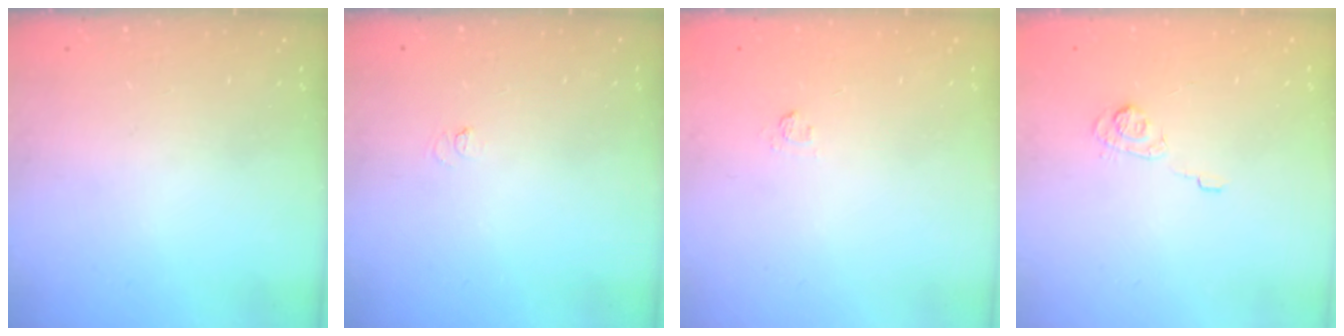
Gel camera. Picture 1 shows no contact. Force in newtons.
{"total": 3.3, "press": 3.3, "slide": 0.3}
{"total": 2.4, "press": 2.1, "slide": 1.3}
{"total": 5.5, "press": 5.3, "slide": 1.5}